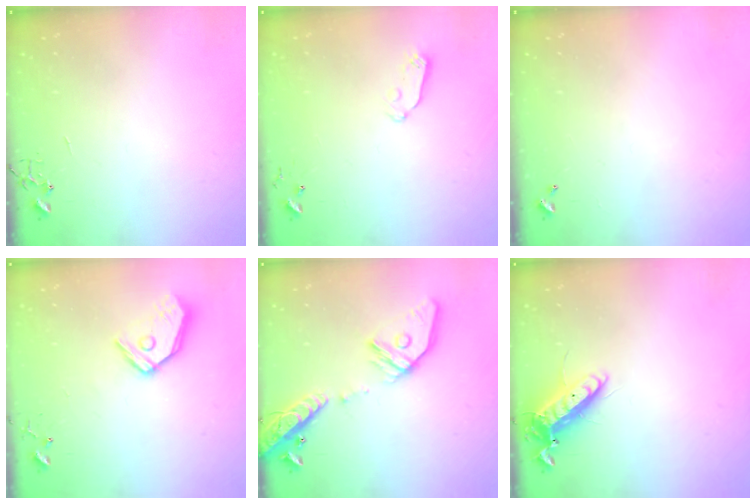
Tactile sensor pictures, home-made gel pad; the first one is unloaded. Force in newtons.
{"total": 4.9, "press": 4.9, "slide": 0.3}
{"total": 0.0}
{"total": 12.4, "press": 12.2, "slide": 1.9}
{"total": 18.3, "press": 17.9, "slide": 3.6}
{"total": 13.1, "press": 12.9, "slide": 2.5}